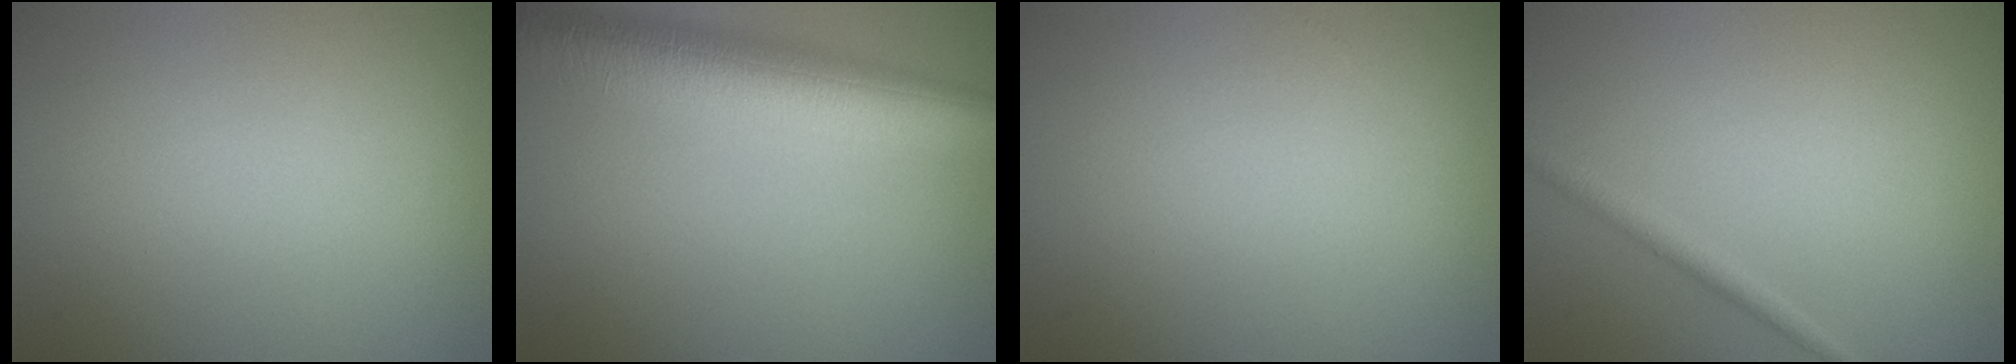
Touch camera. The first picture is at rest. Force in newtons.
{"total": 9.3, "press": 9.2, "slide": 0.6}
{"total": 0.0}
{"total": 1.3, "press": 1.3, "slide": 0.1}